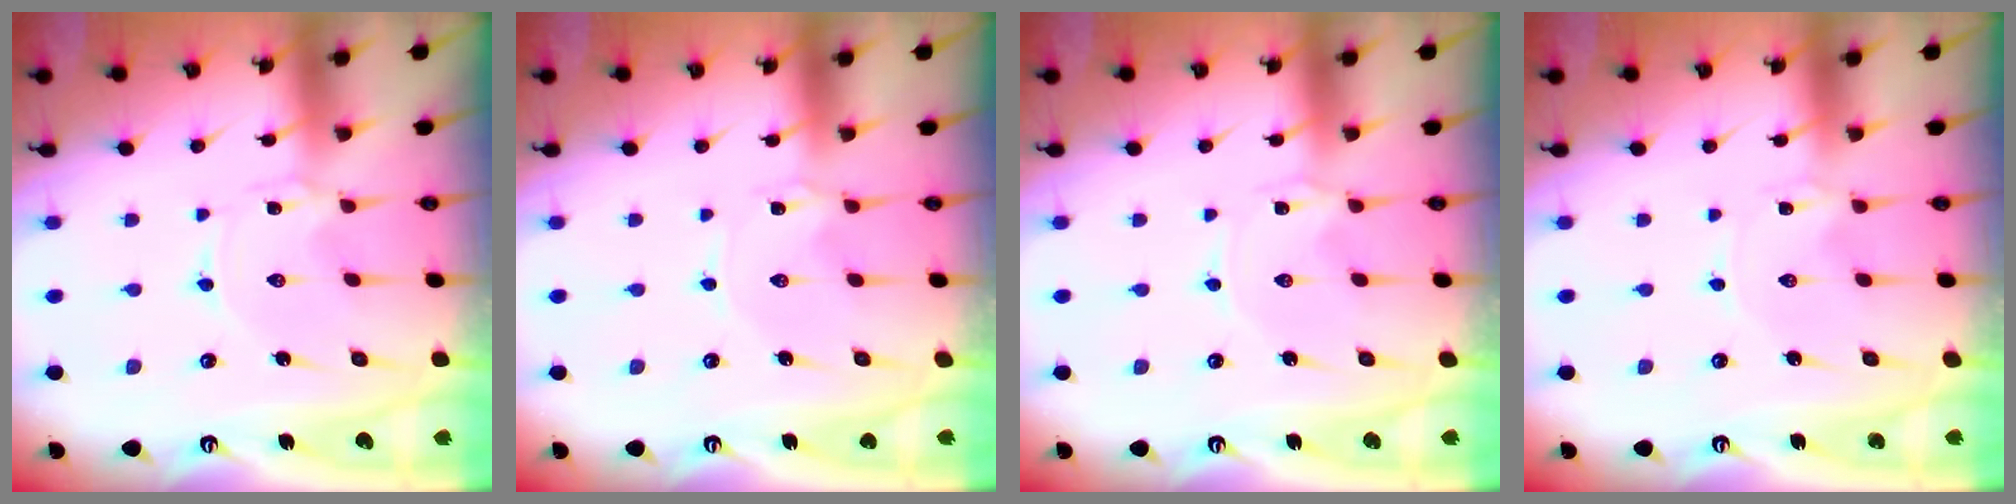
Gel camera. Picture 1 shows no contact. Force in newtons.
{"total": 0.6, "press": 0.6, "slide": 0.1}
{"total": 0.0}
{"total": 0.0}